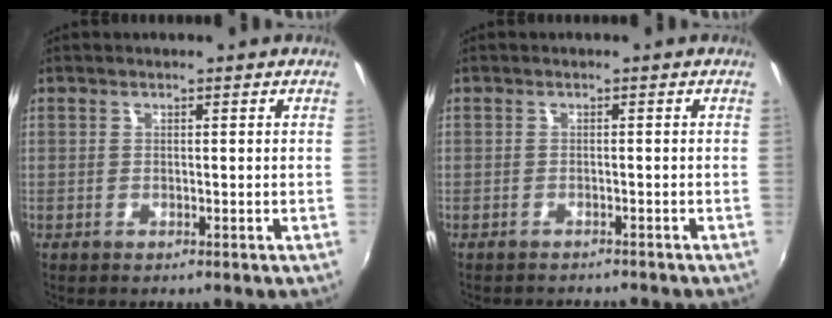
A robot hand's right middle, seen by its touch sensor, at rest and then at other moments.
{"total": 3.2, "force": [-3.0, 0.9, 0.7], "torque": [-0.022, -0.006, -0.042]}